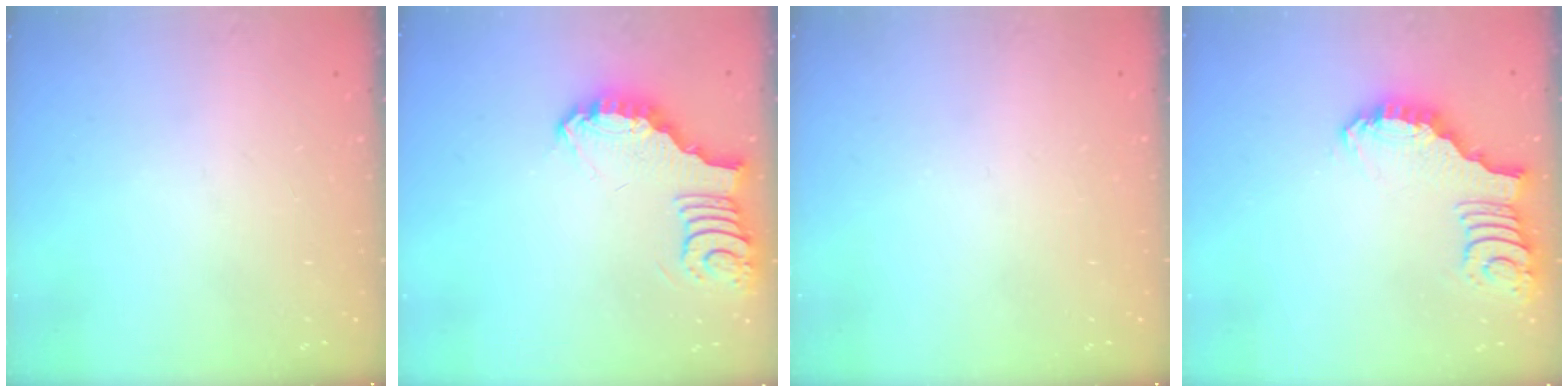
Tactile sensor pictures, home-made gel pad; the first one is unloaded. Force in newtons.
{"total": 3.8, "press": 3.8, "slide": 0.3}
{"total": 1.5, "press": 1.5, "slide": 0.1}
{"total": 2.7, "press": 2.7, "slide": 0.1}